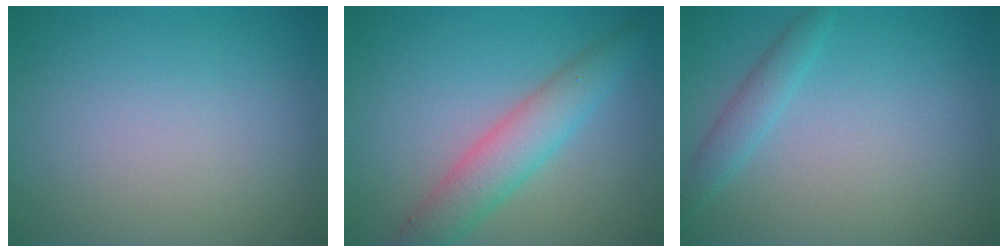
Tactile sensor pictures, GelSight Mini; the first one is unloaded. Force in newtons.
{"total": 4.3, "press": 4.3, "slide": 0.1}
{"total": 1.8, "press": 1.8, "slide": 0.2}